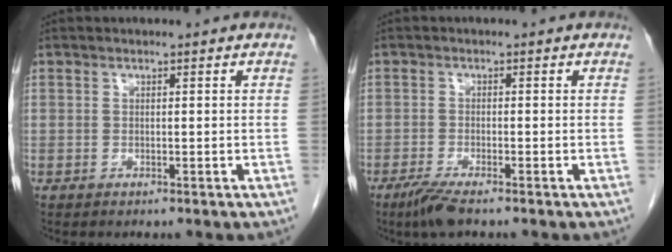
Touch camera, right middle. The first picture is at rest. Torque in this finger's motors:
{"motor_torque": [0.41, -0.25, 0.03, 0.04]}